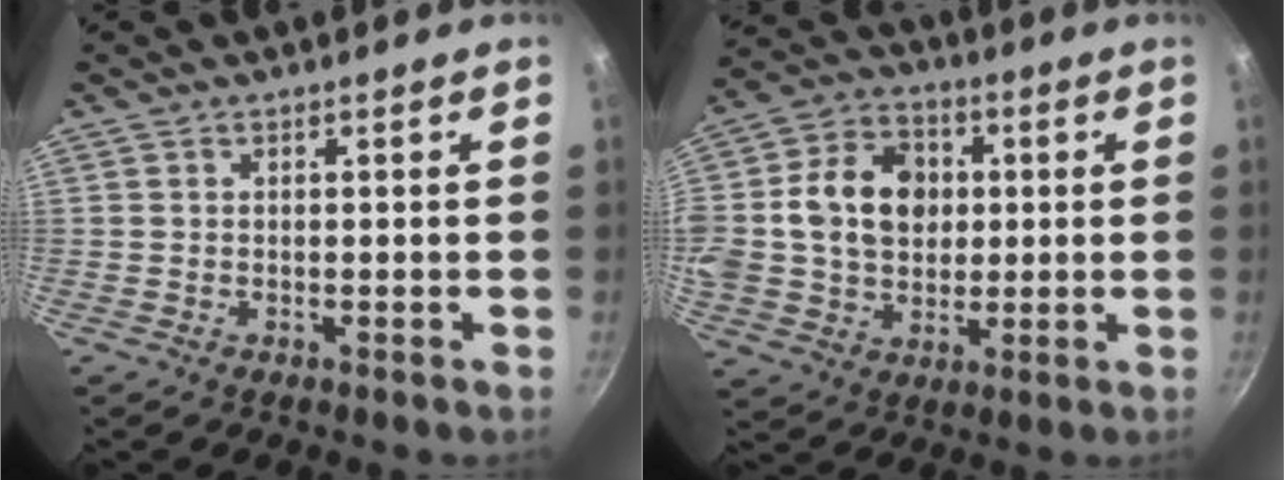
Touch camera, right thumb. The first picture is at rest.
{"total": 18.1, "force": [2.0, 14.1, 11.1], "torque": [-0.181, 0.023, 0.026]}